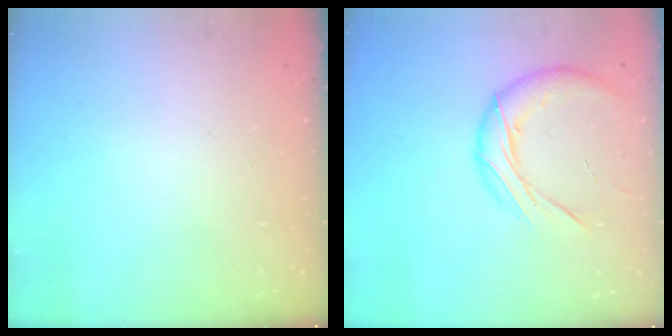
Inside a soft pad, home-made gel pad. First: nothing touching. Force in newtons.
{"total": 12.7, "press": 12.6, "slide": 1.8}